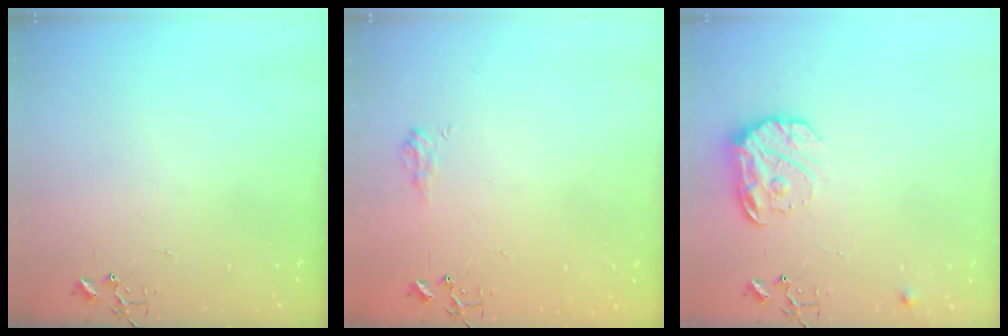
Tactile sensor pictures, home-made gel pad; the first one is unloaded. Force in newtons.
{"total": 8.2, "press": 8.2, "slide": 0.5}
{"total": 13.9, "press": 13.8, "slide": 1.0}